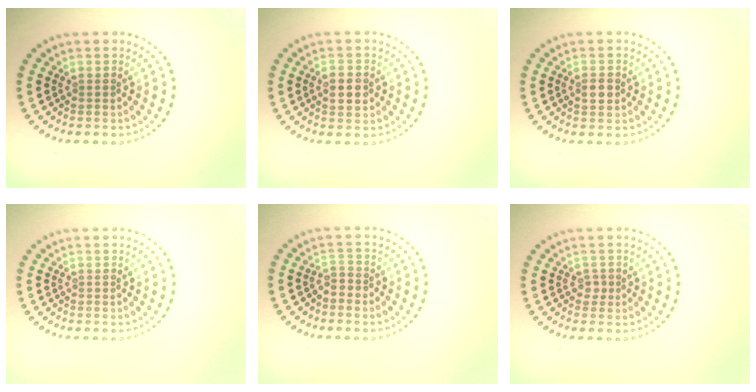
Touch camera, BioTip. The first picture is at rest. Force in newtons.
{"total": 2.6, "press": 2.6, "slide": 0.1}
{"total": 1.5, "press": 1.5, "slide": 0.3}
{"total": 0.0}
{"total": 1.1, "press": 0.7, "slide": 0.8}
{"total": 0.9, "press": 0.7, "slide": 0.5}